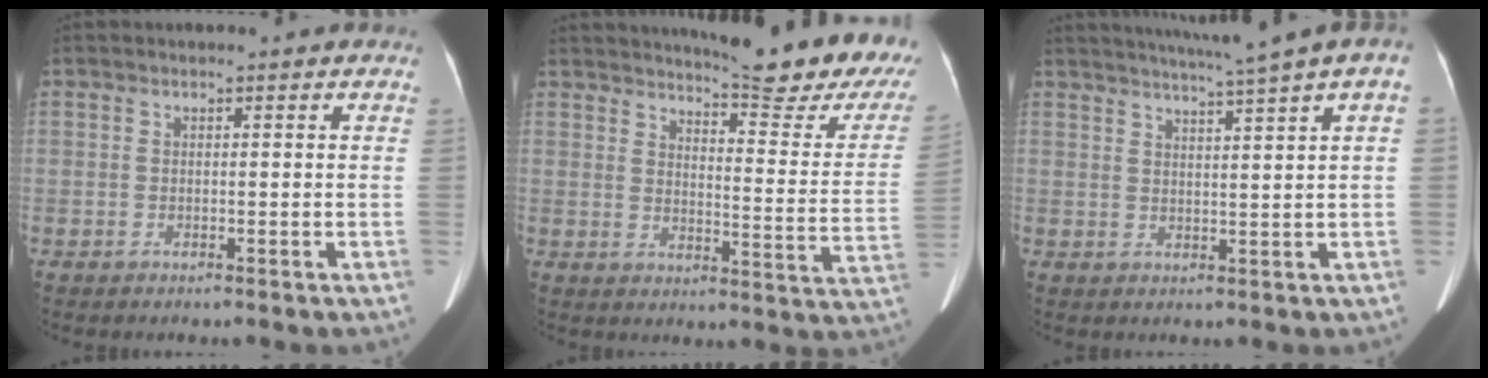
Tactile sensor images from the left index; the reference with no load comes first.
{"total": 20.2, "force": [17.6, 1.0, 9.7], "torque": [-0.129, -0.086, 0.208]}
{"total": 8.8, "force": [6.5, -1.0, 5.9], "torque": [-0.087, 0.021, 0.081]}